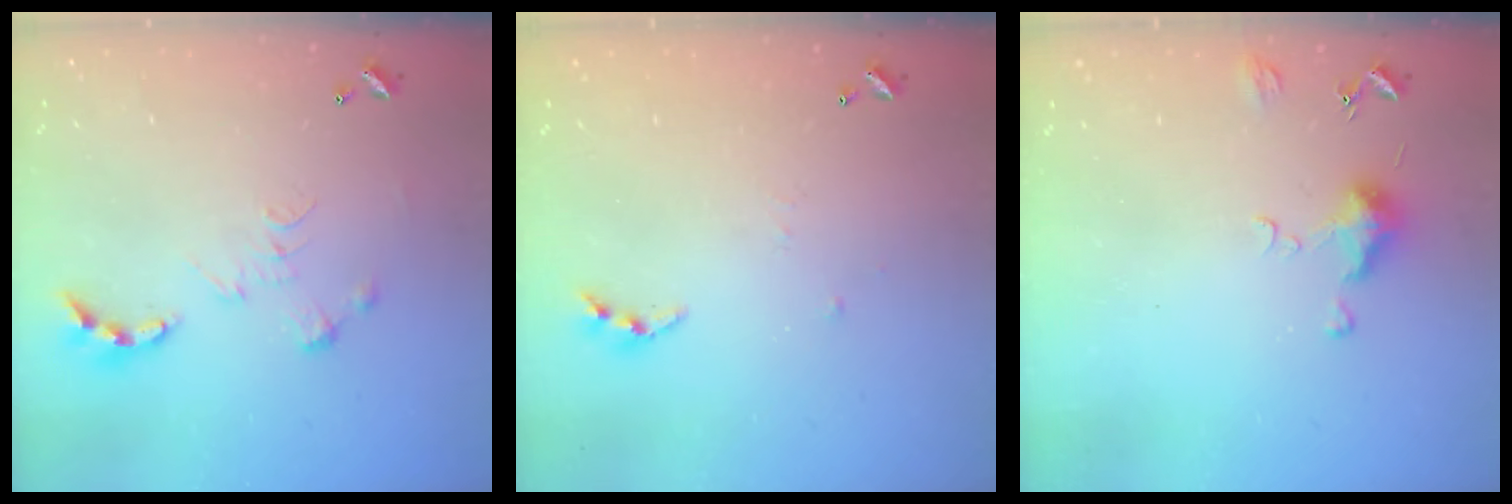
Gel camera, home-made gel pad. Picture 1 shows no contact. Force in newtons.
{"total": 4.7, "press": 4.7, "slide": 0.4}
{"total": 5.9, "press": 5.8, "slide": 0.9}